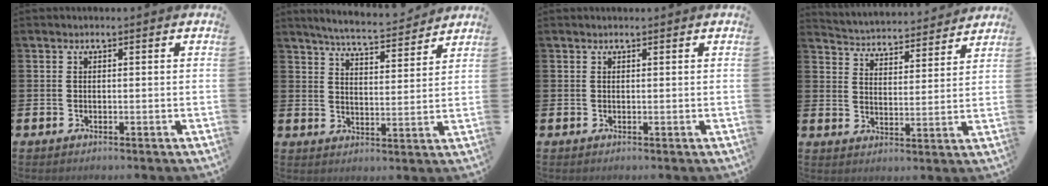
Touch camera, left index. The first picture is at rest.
{"total": 5.7, "force": [5.6, 0.2, 1.2], "torque": [-0.039, -0.040, 0.096]}
{"total": 0.0}
{"total": 4.6, "force": [4.5, 0.9, -0.2], "torque": [-0.016, -0.042, 0.075]}